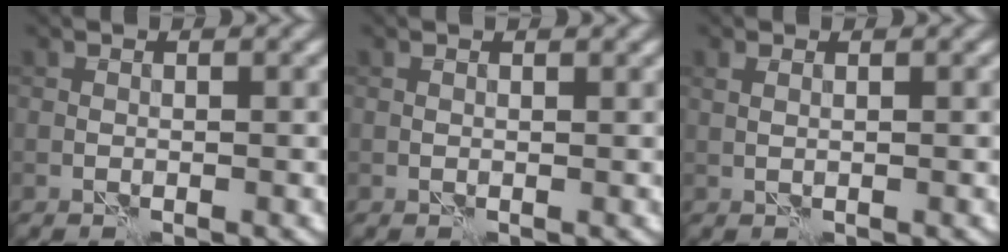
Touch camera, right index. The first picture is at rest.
{"total": 0.8, "force": [0.6, 0.1, 0.4], "torque": [-0.013, -0.001, 0.003]}
{"total": 1.0, "force": [0.6, 0.3, 0.7], "torque": [-0.013, -0.004, 0.006]}